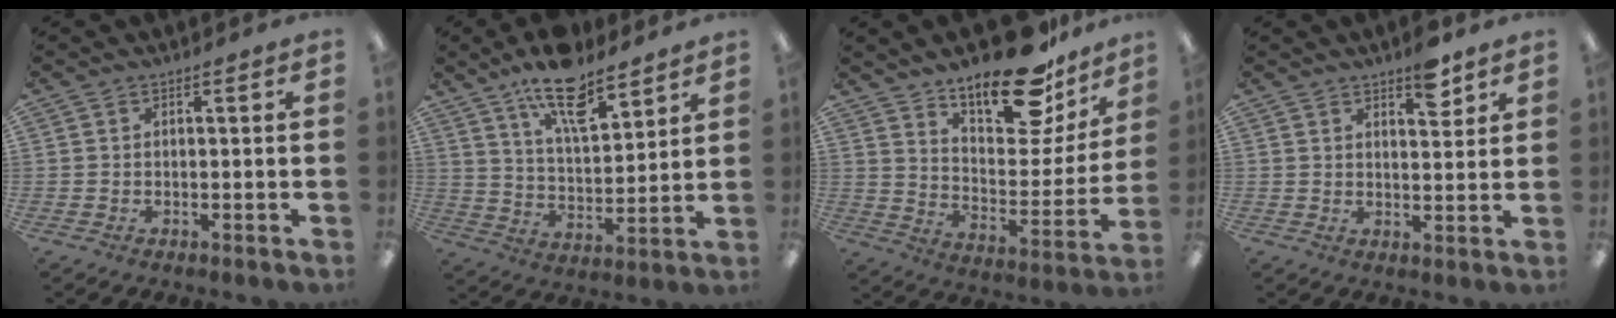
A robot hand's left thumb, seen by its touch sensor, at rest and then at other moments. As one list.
[{"total": 14.5, "force": [10.4, 5.5, 8.5], "torque": [-0.133, -0.053, 0.177]}, {"total": 21.9, "force": [16.9, 7.9, 11.4], "torque": [-0.170, -0.111, 0.286]}, {"total": 6.0, "force": [4.4, 2.3, 3.3], "torque": [-0.026, -0.026, 0.071]}]